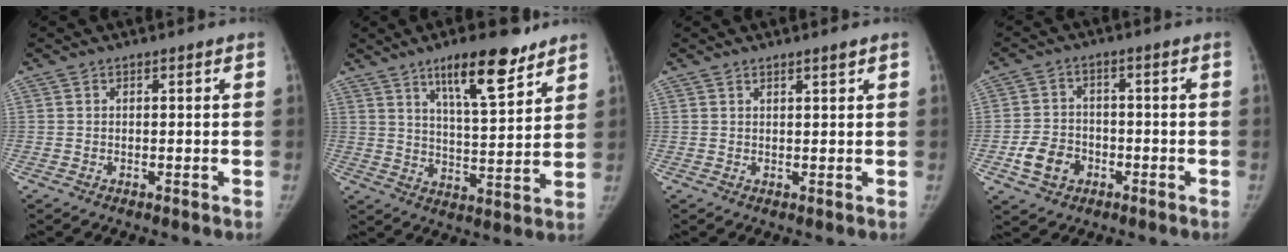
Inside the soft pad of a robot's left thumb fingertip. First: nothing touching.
{"total": 13.4, "force": [8.8, 3.6, 9.5], "torque": [-0.128, -0.052, 0.143]}
{"total": 1.2, "force": [1.0, 0.0, 0.7], "torque": [-0.009, -0.008, 0.018]}
{"total": 6.9, "force": [-2.8, 5.5, 3.3], "torque": [-0.045, 0.018, -0.046]}